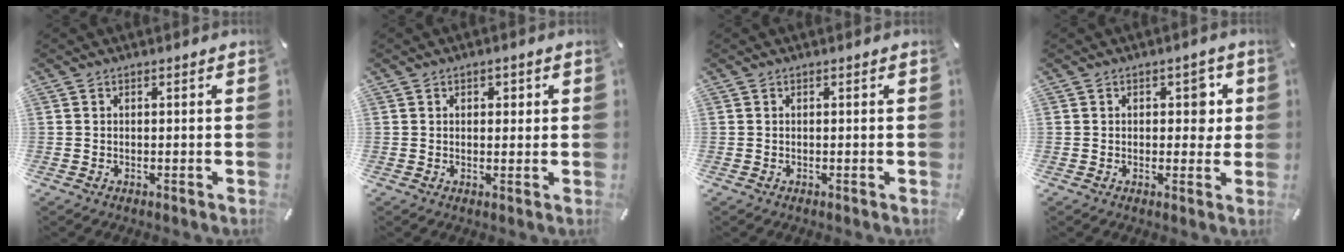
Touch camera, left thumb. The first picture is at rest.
{"total": 1.5, "force": [0.4, 1.1, 0.9], "torque": [-0.011, 0.004, 0.002]}
{"total": 0.0}
{"total": 5.2, "force": [1.0, 3.3, 3.8], "torque": [-0.030, -0.007, 0.005]}